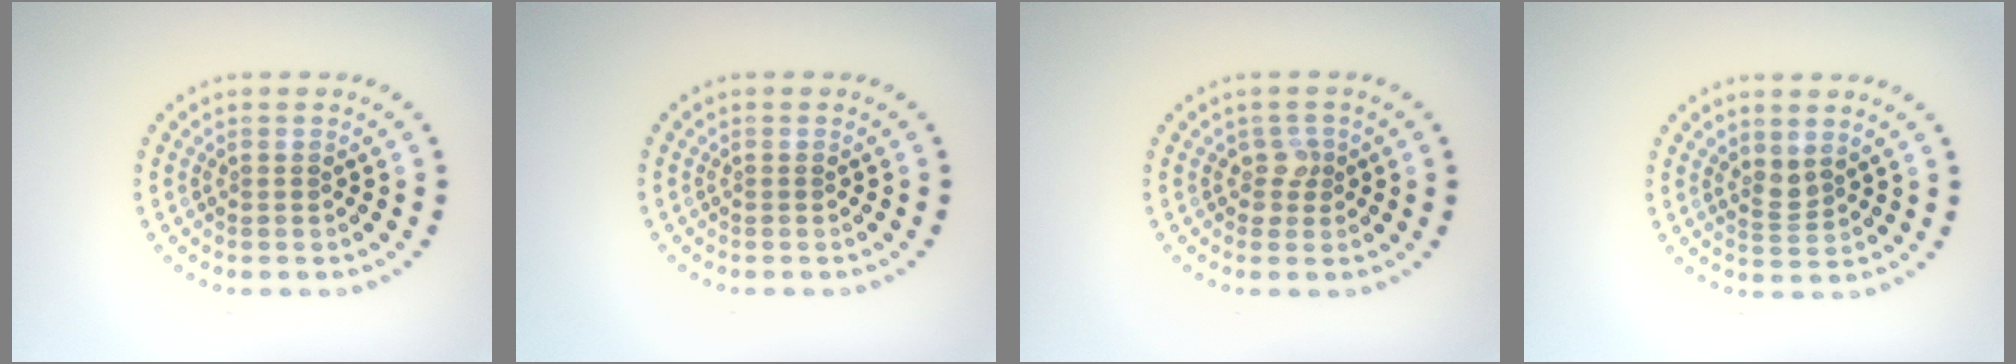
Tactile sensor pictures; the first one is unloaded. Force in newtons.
{"total": 0.0}
{"total": 1.3, "press": 1.0, "slide": 0.8}
{"total": 1.6, "press": 1.2, "slide": 1.0}